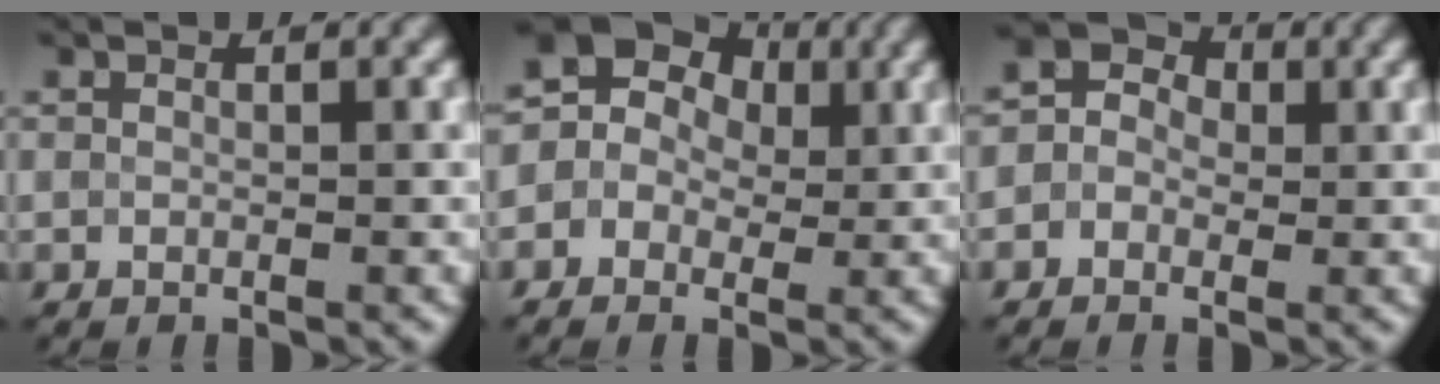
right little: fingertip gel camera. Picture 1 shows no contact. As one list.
[{"total": 8.3, "force": [2.3, 6.8, 4.1], "torque": [-0.070, 0.037, -0.011]}, {"total": 3.2, "force": [-0.1, 2.7, 1.7], "torque": [-0.016, 0.012, -0.014]}]